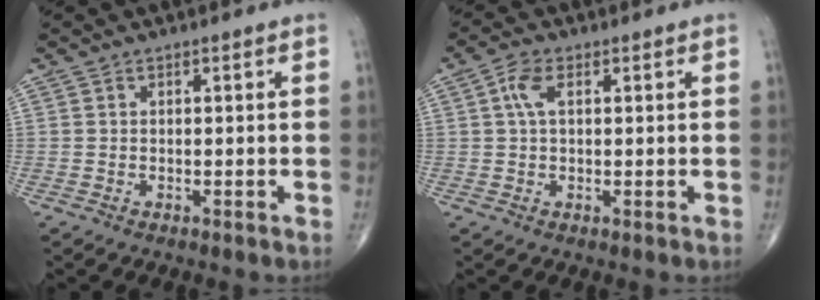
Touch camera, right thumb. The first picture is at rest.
{"total": 3.9, "force": [1.2, 2.0, 3.1], "torque": [-0.070, 0.008, 0.020]}